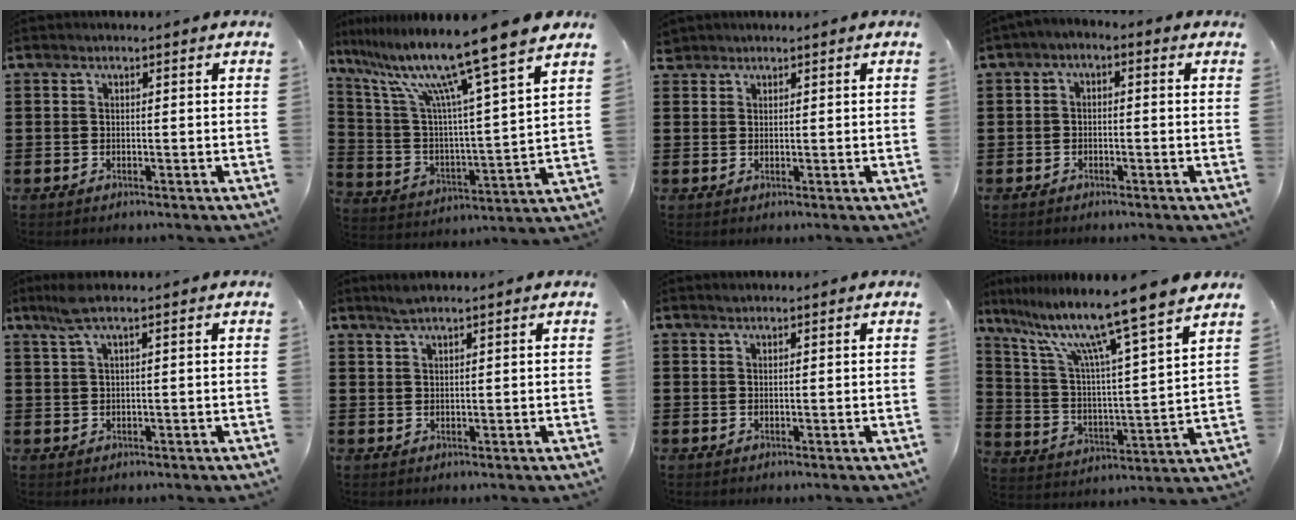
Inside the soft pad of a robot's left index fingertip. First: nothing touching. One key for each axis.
{"total": 14.0, "fx": 11.0, "fy": -0.5, "fz": 8.7, "tx": -0.199, "ty": -0.072, "tz": 0.175}
{"total": 1.4, "fx": 1.3, "fy": 0.7, "fz": 0.1, "tx": -0.006, "ty": 0.003, "tz": 0.026}
{"total": 1.7, "fx": -1.5, "fy": 0.4, "fz": 0.6, "tx": -0.012, "ty": 0.002, "tz": -0.033}
{"total": 2.9, "fx": 1.5, "fy": 0.1, "fz": 2.5, "tx": -0.060, "ty": -0.003, "tz": 0.024}
{"total": 2.1, "fx": 1.7, "fy": 0.2, "fz": 1.1, "tx": -0.025, "ty": 0.000, "tz": 0.031}
{"total": 0.7, "fx": 0.6, "fy": 0.2, "fz": 0.2, "tx": -0.005, "ty": 0.001, "tz": 0.012}
{"total": 12.6, "fx": 10.1, "fy": -0.8, "fz": 7.5, "tx": -0.174, "ty": -0.070, "tz": 0.160}